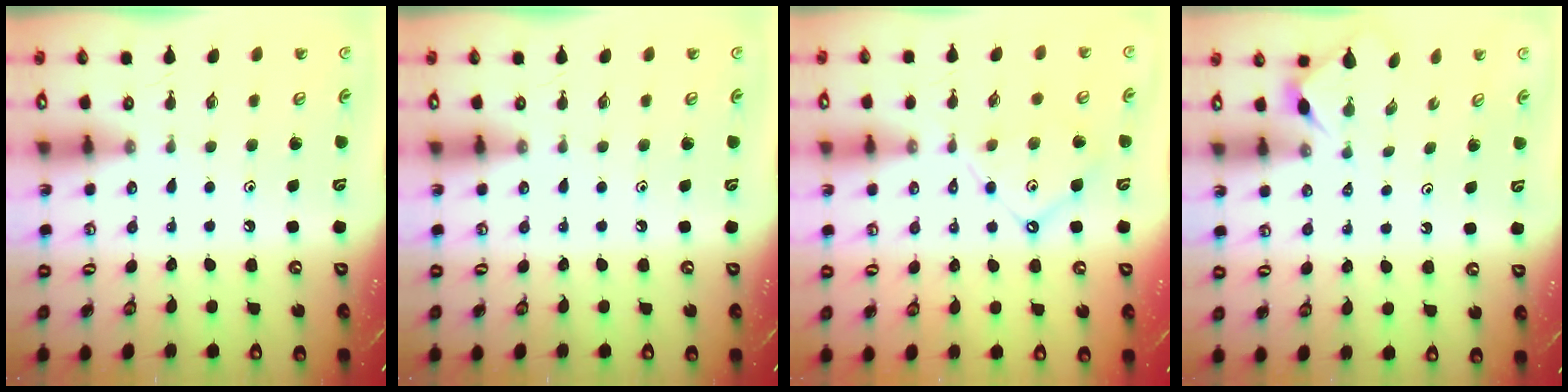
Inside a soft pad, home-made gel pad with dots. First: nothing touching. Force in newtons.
{"total": 0.0}
{"total": 8.3, "press": 8.2, "slide": 0.9}
{"total": 2.5, "press": 2.4, "slide": 0.5}